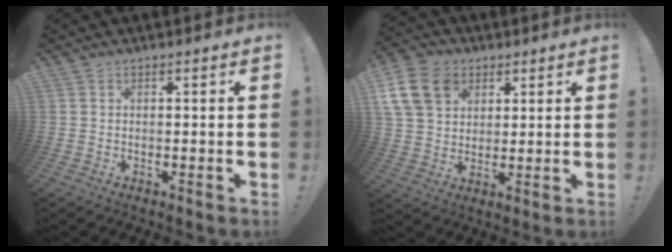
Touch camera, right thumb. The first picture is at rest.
{"total": 14.6, "force": [6.0, 11.2, 7.3], "torque": [-0.126, -0.025, 0.121]}